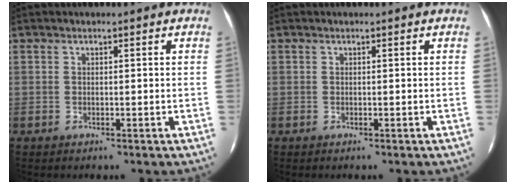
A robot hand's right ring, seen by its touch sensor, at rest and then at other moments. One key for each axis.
{"total": 0.0}